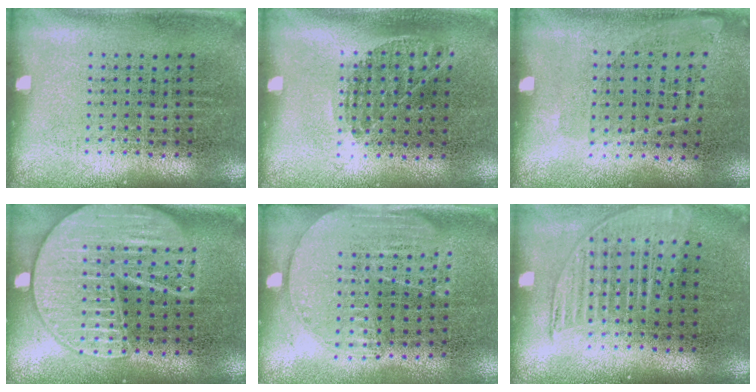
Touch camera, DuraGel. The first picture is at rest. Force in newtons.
{"total": 0.8, "press": 0.6, "slide": 0.5}
{"total": 1.1, "press": 0.9, "slide": 0.7}
{"total": 3.4, "press": 3.4, "slide": 0.3}
{"total": 1.5, "press": 1.2, "slide": 0.9}
{"total": 1.3, "press": 1.2, "slide": 0.6}